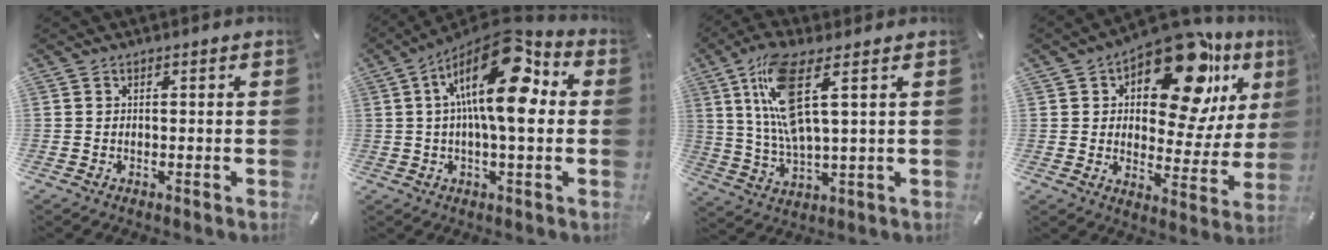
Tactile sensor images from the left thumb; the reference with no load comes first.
{"total": 18.6, "force": [4.2, 7.2, 16.6], "torque": [-0.270, -0.019, 0.061]}
{"total": 14.0, "force": [4.9, 4.1, 12.4], "torque": [-0.273, -0.010, 0.082]}
{"total": 20.2, "force": [13.0, 9.4, 12.4], "torque": [-0.174, -0.094, 0.215]}